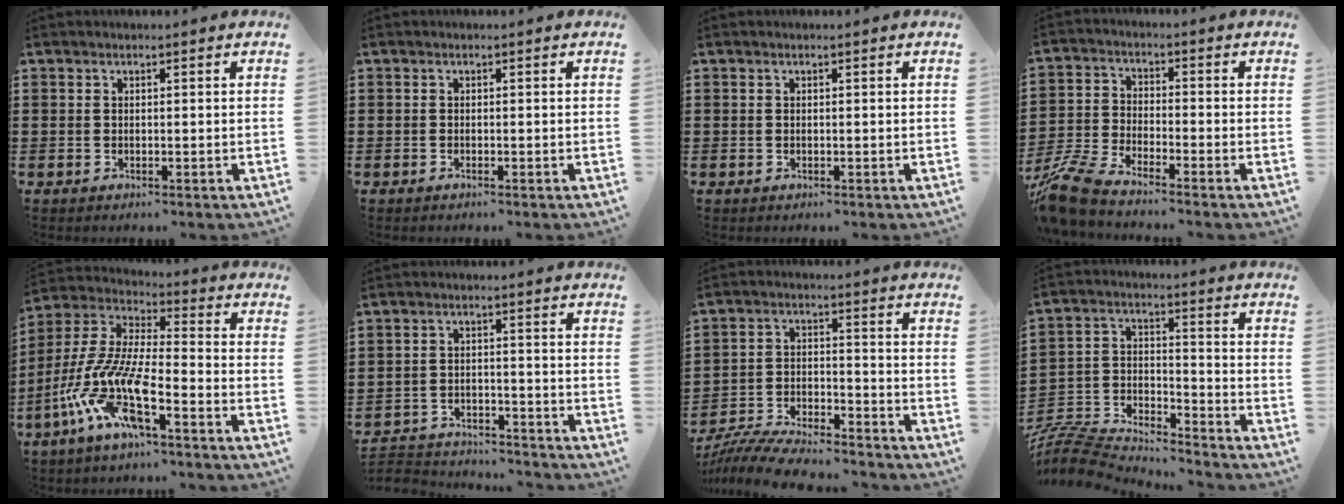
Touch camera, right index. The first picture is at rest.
{"total": 0.0}
{"total": 0.0}
{"total": 7.0, "force": [-6.5, 0.2, 2.6], "torque": [-0.081, -0.010, -0.135]}
{"total": 11.5, "force": [-8.1, 1.9, 7.9], "torque": [-0.204, -0.021, -0.172]}
{"total": 3.7, "force": [-3.6, 0.6, 0.3], "torque": [-0.020, -0.001, -0.078]}
{"total": 7.8, "force": [-7.5, 0.4, 1.9], "torque": [-0.042, 0.006, -0.147]}
{"total": 7.6, "force": [-7.4, 1.1, 1.2], "torque": [-0.037, -0.003, -0.151]}